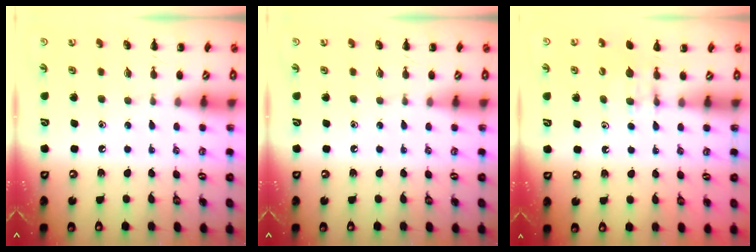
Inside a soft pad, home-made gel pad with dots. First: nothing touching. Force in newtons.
{"total": 0.0}
{"total": 4.8, "press": 4.5, "slide": 1.5}